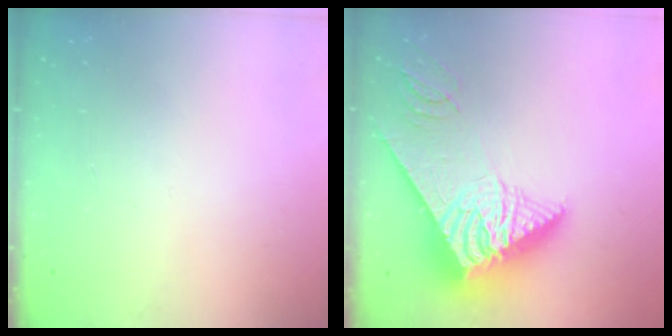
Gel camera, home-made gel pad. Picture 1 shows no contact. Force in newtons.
{"total": 11.1, "press": 10.9, "slide": 2.1}